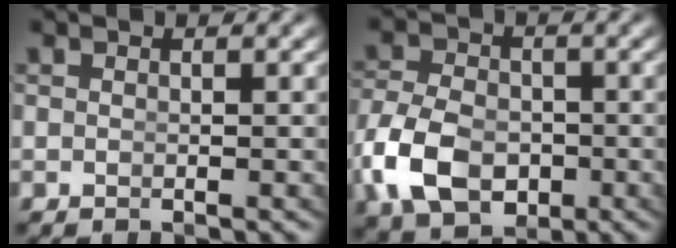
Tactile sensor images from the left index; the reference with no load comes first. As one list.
[{"total": 6.8, "force": [-2.3, 5.0, 4.0], "torque": [-0.086, -0.034, -0.024]}]